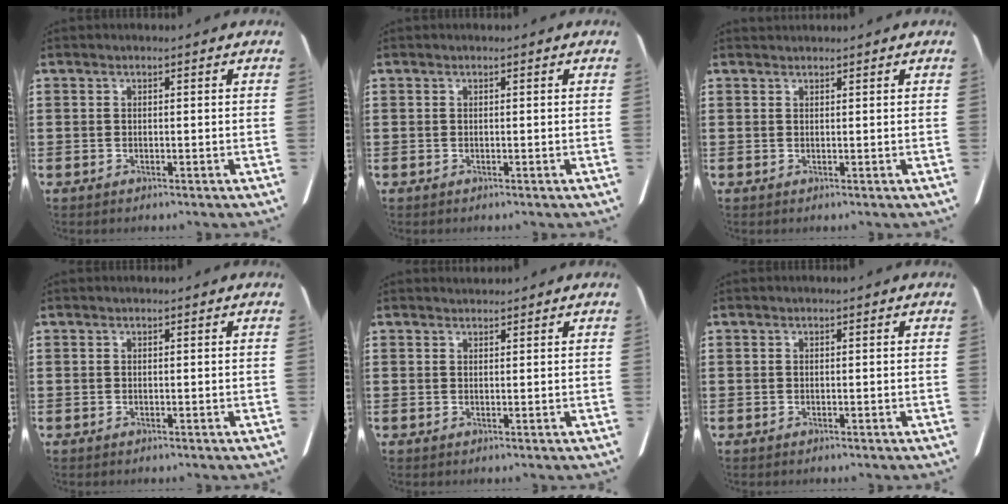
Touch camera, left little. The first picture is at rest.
{"total": 0.0}
{"total": 0.8, "force": [0.8, 0.1, 0.0], "torque": [-0.001, 0.001, 0.014]}
{"total": 0.0}
{"total": 1.1, "force": [1.1, 0.2, -0.1], "torque": [0.000, 0.003, 0.021]}
{"total": 0.0}